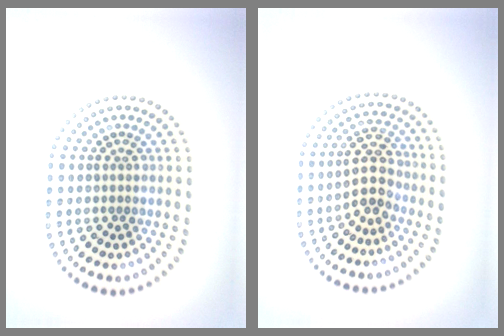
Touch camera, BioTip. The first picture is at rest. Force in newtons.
{"total": 3.7, "press": 3.5, "slide": 1.3}